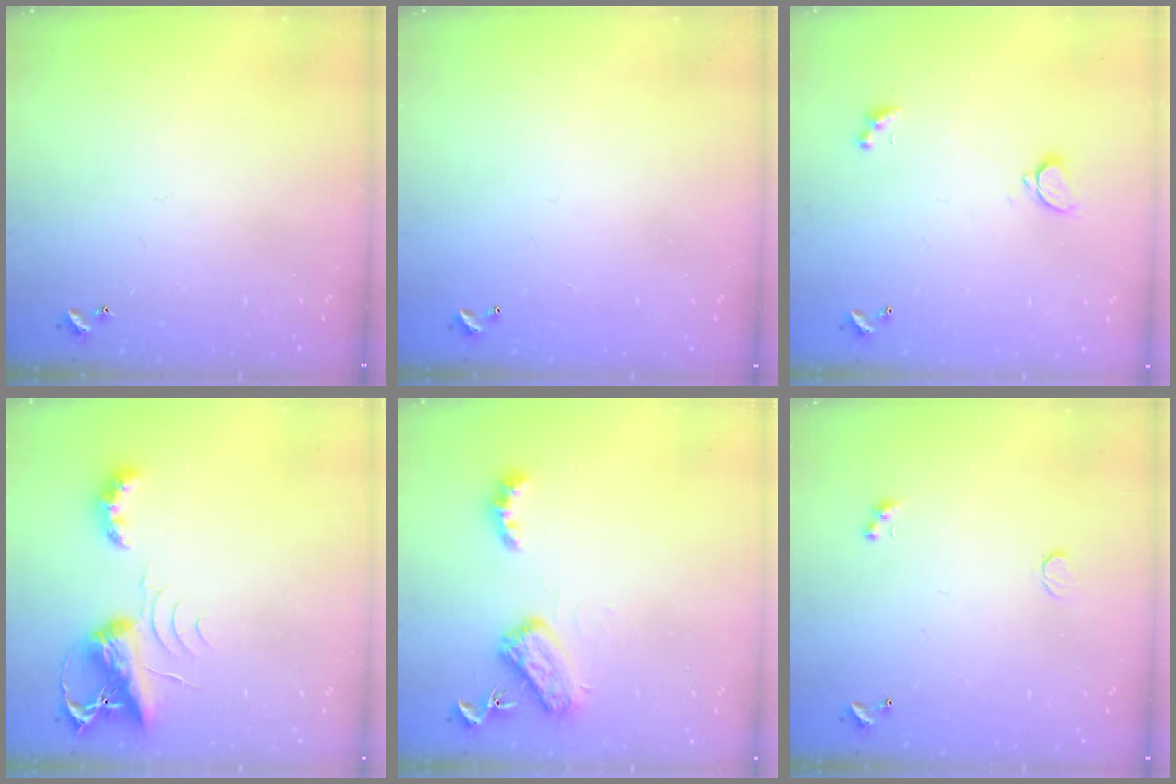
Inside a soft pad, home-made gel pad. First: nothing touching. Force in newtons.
{"total": 2.8, "press": 2.8, "slide": 0.1}
{"total": 2.1, "press": 1.8, "slide": 1.0}
{"total": 7.1, "press": 7.0, "slide": 0.7}
{"total": 6.0, "press": 6.0, "slide": 0.1}
{"total": 0.6, "press": 0.4, "slide": 0.4}